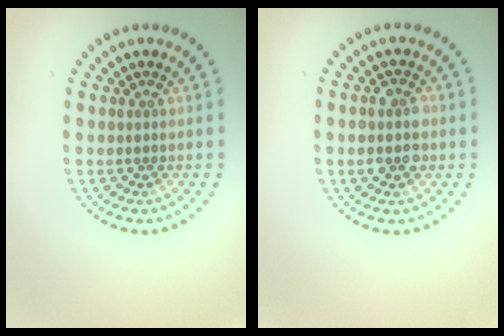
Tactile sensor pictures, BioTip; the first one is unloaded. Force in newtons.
{"total": 2.7, "press": 2.7, "slide": 0.3}